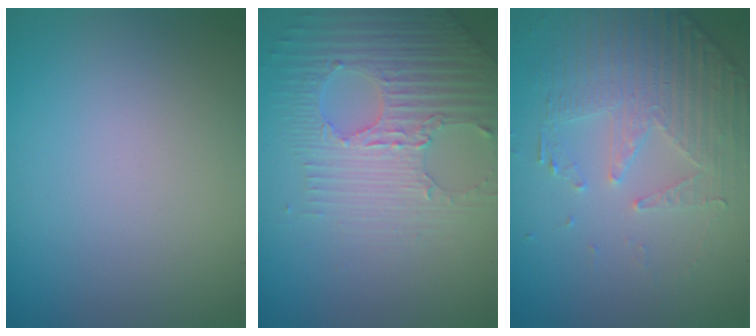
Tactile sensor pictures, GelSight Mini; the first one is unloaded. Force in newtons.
{"total": 5.2, "press": 4.5, "slide": 2.5}
{"total": 4.7, "press": 3.4, "slide": 3.2}